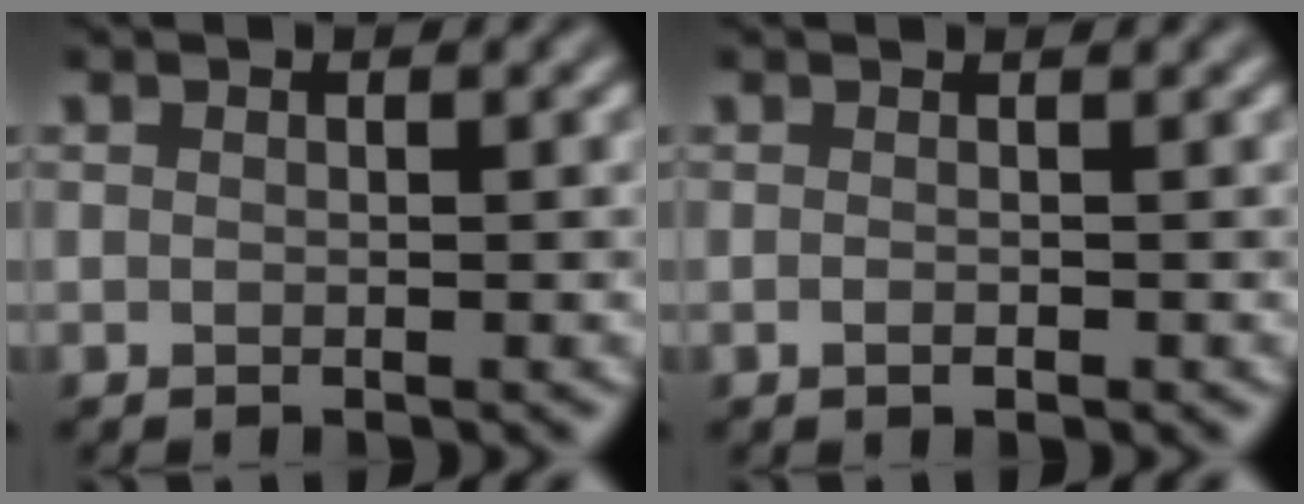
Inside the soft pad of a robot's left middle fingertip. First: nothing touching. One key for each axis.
{"total": 1.1, "fx": 0.1, "fy": 0.3, "fz": 1.0, "tx": -0.015, "ty": -0.003, "tz": -0.004}